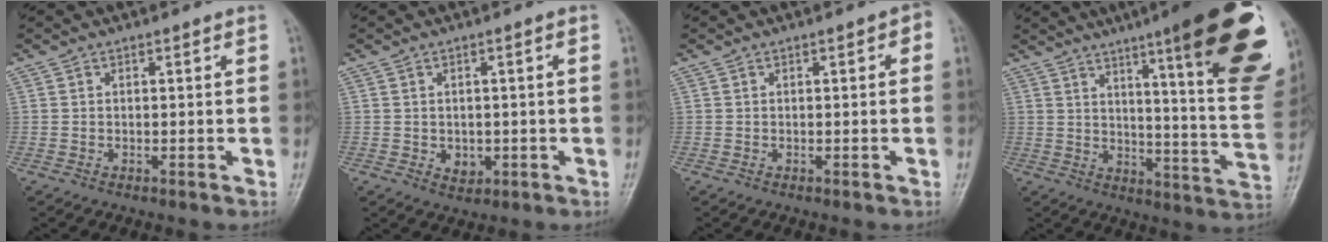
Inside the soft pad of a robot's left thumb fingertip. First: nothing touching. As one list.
[{"total": 3.3, "force": [-0.6, 2.5, 2.1], "torque": [-0.018, 0.007, -0.001]}, {"total": 1.6, "force": [0.2, 0.8, 1.4], "torque": [-0.008, 0.004, -0.004]}, {"total": 26.2, "force": [14.4, 4.0, 21.5], "torque": [-0.249, -0.060, 0.192]}]